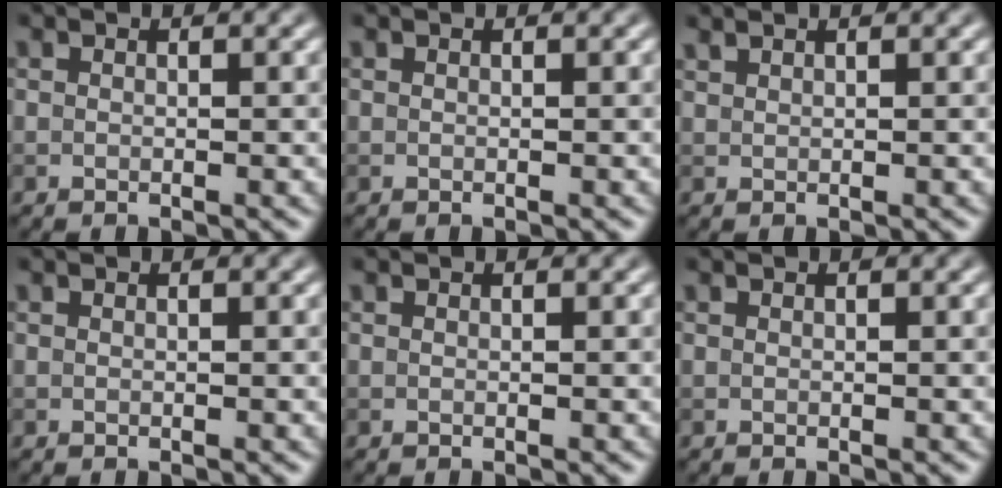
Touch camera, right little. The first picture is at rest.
{"total": 0.0}
{"total": 0.8, "force": [0.7, 0.1, 0.2], "torque": [-0.003, 0.002, 0.016]}
{"total": 0.0}
{"total": 0.0}
{"total": 0.0}